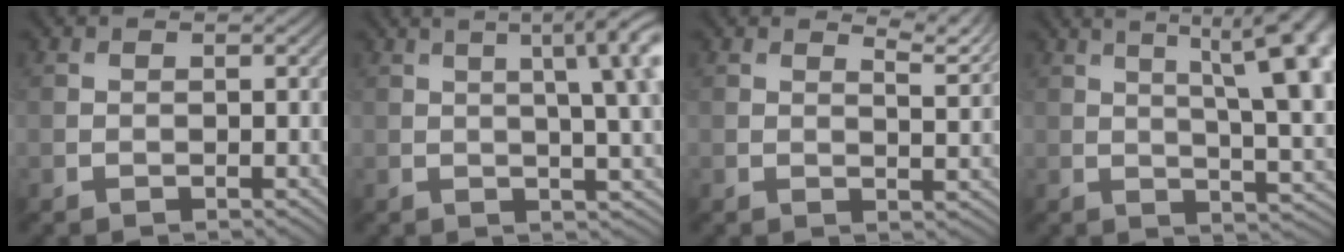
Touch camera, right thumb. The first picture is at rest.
{"total": 10.2, "force": [2.6, 2.8, 9.5], "torque": [-0.094, 0.034, 0.027]}
{"total": 3.7, "force": [2.9, 0.8, 2.2], "torque": [-0.039, -0.005, 0.047]}
{"total": 15.5, "force": [4.6, 5.3, 13.8], "torque": [-0.169, 0.040, 0.065]}